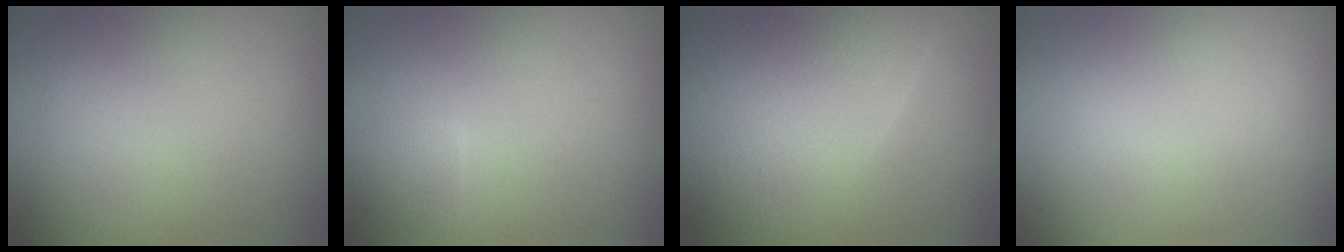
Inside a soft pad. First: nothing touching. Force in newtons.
{"total": 1.2, "press": 1.2, "slide": 0.1}
{"total": 9.6, "press": 9.6, "slide": 0.5}
{"total": 0.5, "press": 0.5, "slide": 0.0}